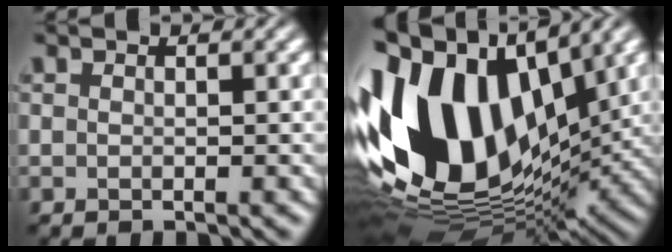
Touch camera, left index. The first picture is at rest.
{"total": 17.4, "force": [2.9, 11.0, 13.1], "torque": [-0.293, 0.030, 0.045]}